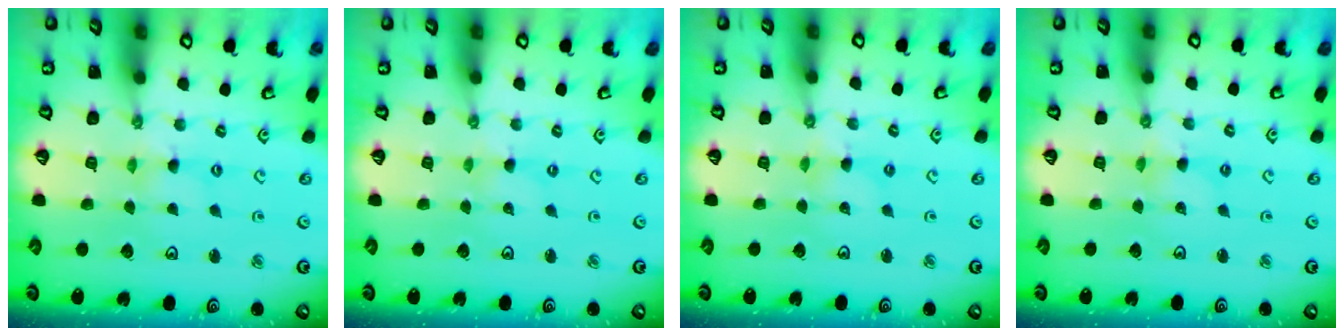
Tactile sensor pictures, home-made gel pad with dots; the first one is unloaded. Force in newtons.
{"total": 0.0}
{"total": 1.5, "press": 1.5, "slide": 0.1}
{"total": 1.5, "press": 1.5, "slide": 0.1}